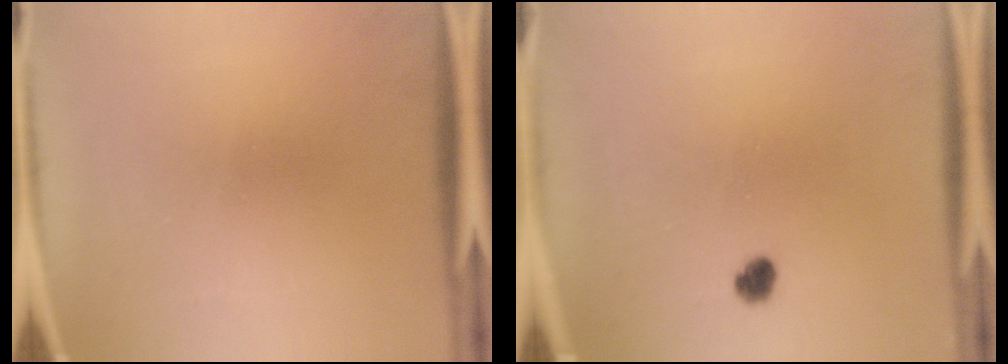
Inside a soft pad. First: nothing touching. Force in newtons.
{"total": 2.2}